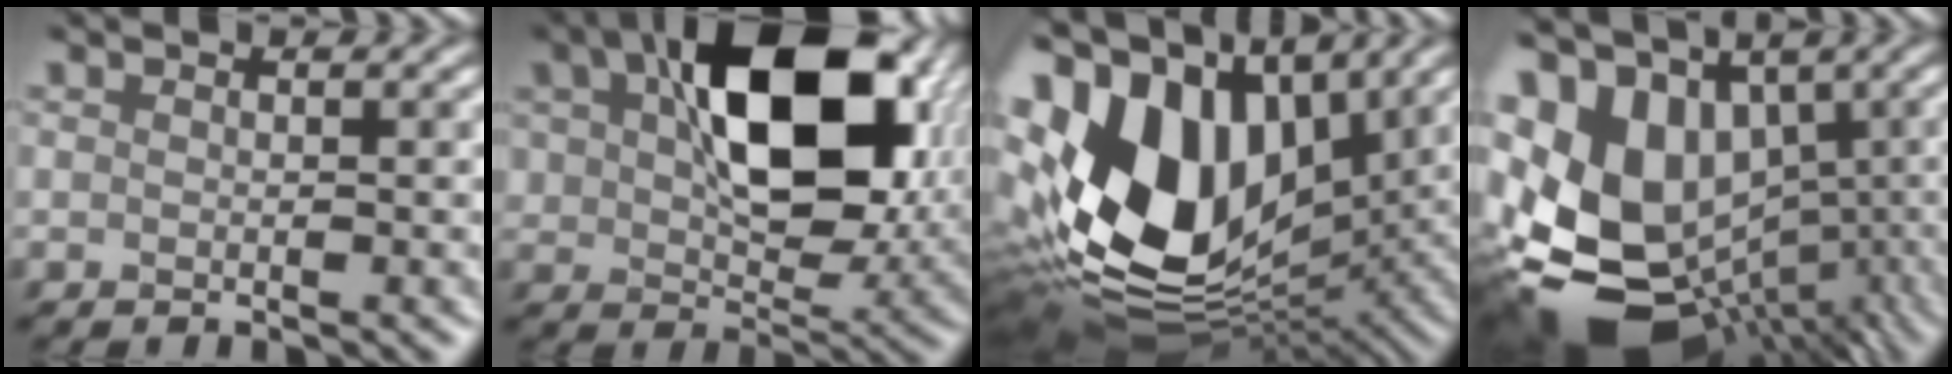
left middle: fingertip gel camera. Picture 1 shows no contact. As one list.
[{"total": 12.7, "force": [4.4, 7.1, 9.5], "torque": [-0.153, 0.011, 0.077]}, {"total": 16.5, "force": [3.6, 11.1, 11.6], "torque": [-0.263, -0.001, 0.072]}, {"total": 14.9, "force": [-0.1, 10.9, 10.2], "torque": [-0.211, -0.017, 0.045]}]